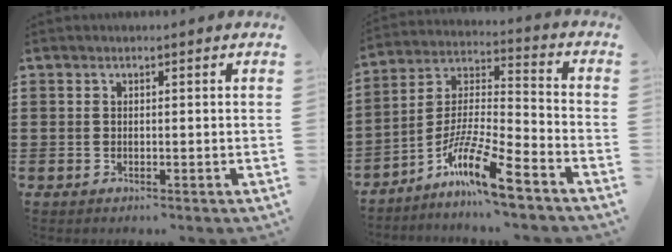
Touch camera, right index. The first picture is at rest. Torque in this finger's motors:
{"motor_torque": [0.59, 0.54, 0.62, 0.09]}